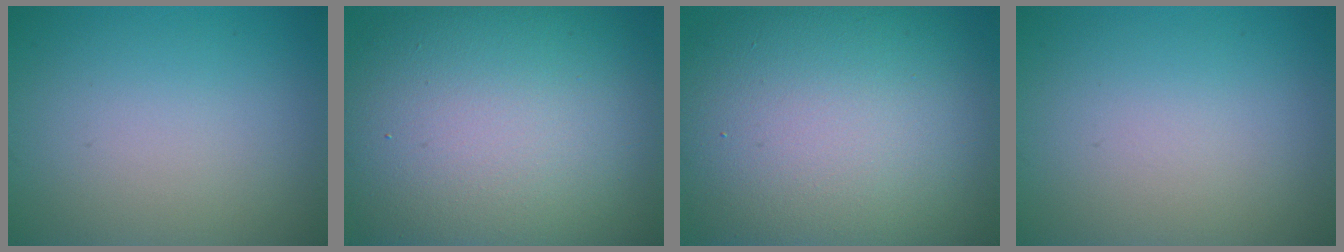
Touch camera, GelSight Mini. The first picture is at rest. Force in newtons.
{"total": 16.4, "press": 16.4, "slide": 0.9}
{"total": 15.6, "press": 15.6, "slide": 1.5}
{"total": 0.0}